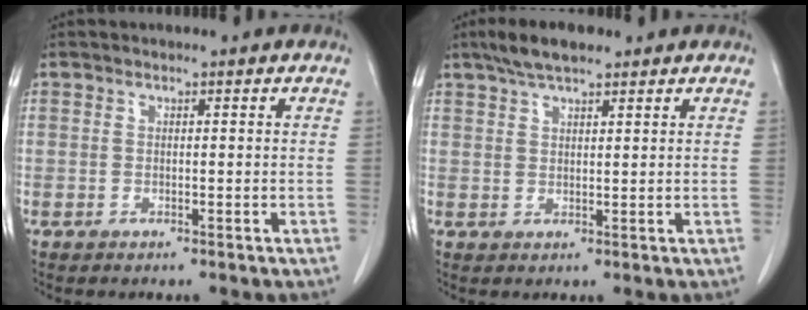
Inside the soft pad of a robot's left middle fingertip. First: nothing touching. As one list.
[{"total": 5.3, "force": [4.0, 1.3, 3.2], "torque": [-0.071, 0.016, 0.072]}]